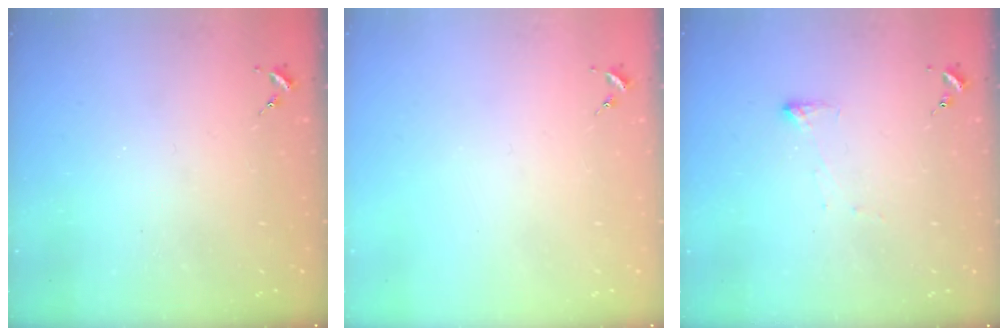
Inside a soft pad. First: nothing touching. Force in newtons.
{"total": 0.0}
{"total": 3.5, "press": 3.4, "slide": 0.7}